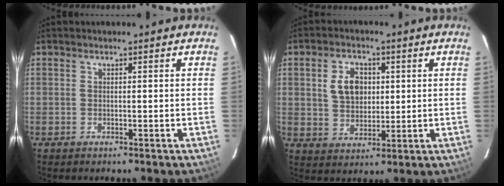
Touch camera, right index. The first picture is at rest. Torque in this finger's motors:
{"motor_torque": [0.17, -0.01, 0.14, 0.06]}